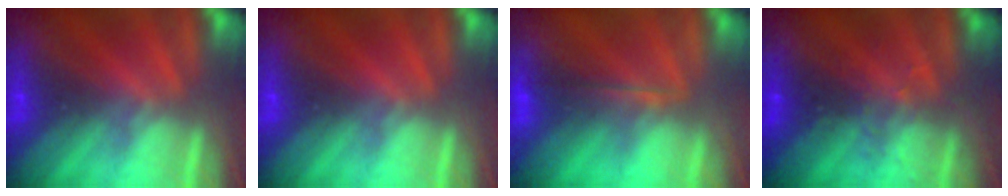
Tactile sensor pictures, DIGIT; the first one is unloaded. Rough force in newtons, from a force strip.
{"total": 0.0}
{"total": 2.0}
{"total": 2.9}